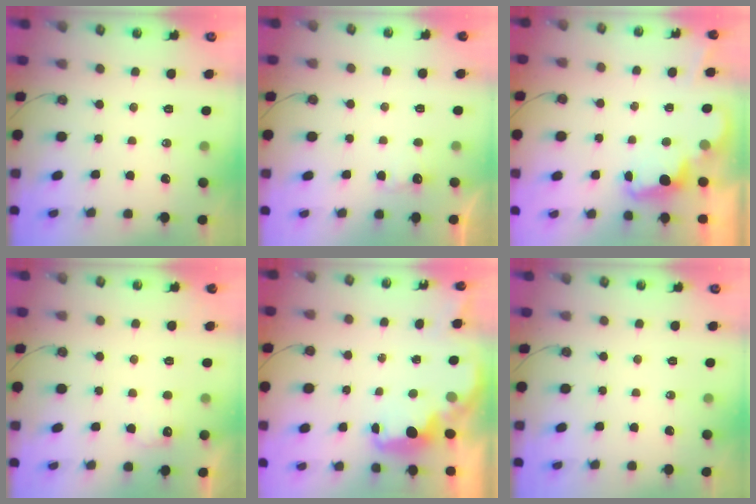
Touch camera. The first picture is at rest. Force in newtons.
{"total": 2.9, "press": 2.8, "slide": 0.9}
{"total": 2.3, "press": 2.3, "slide": 0.5}
{"total": 5.2, "press": 5.1, "slide": 1.3}
{"total": 3.0, "press": 3.0, "slide": 0.7}
{"total": 0.0}